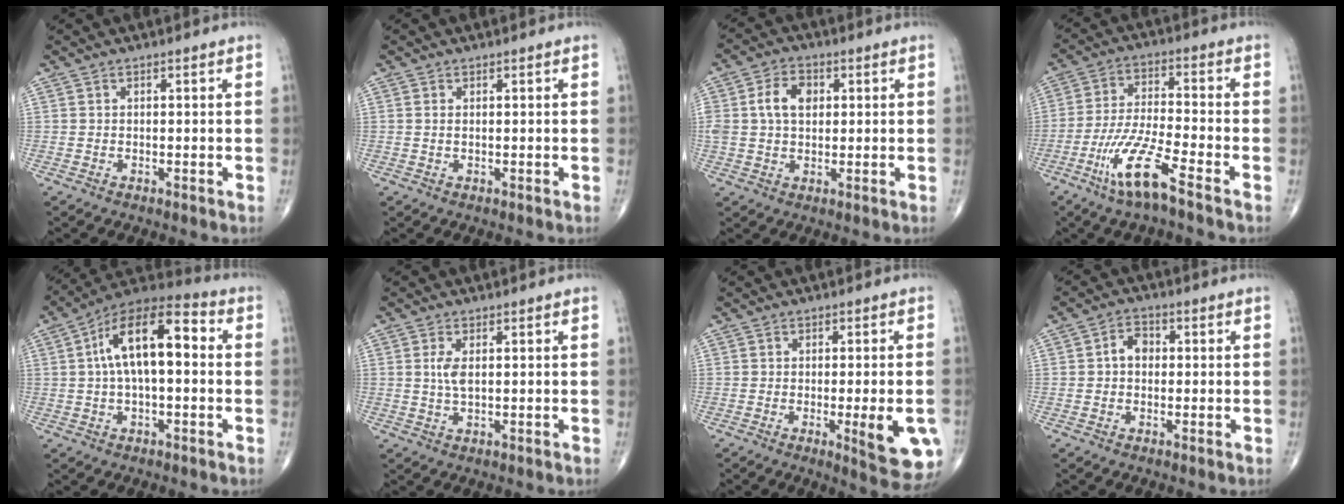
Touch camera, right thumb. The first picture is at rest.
{"total": 0.6, "force": [0.1, 0.2, 0.5], "torque": [-0.016, 0.002, 0.004]}
{"total": 7.1, "force": [1.3, 4.9, 5.0], "torque": [-0.087, 0.009, 0.023]}
{"total": 10.9, "force": [-6.5, 0.9, 8.8], "torque": [-0.189, 0.015, -0.129]}
{"total": 15.3, "force": [1.8, 6.9, 13.6], "torque": [-0.229, 0.044, 0.022]}
{"total": 3.1, "force": [0.6, 1.2, 2.8], "torque": [-0.063, -0.001, 0.015]}
{"total": 10.2, "force": [-2.8, 2.3, 9.5], "torque": [-0.107, -0.011, -0.029]}
{"total": 3.9, "force": [0.1, 2.9, 2.7], "torque": [-0.039, 0.016, -0.005]}